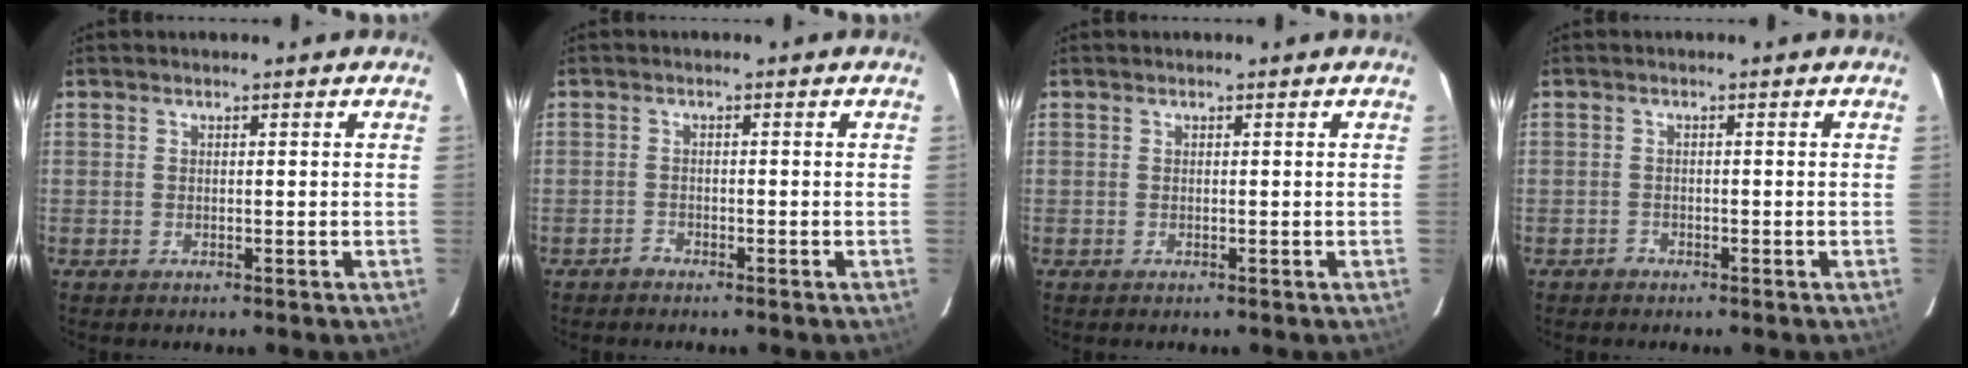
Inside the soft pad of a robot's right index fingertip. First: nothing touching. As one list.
[{"total": 1.2, "force": [-1.1, 0.4, -0.1], "torque": [0.003, 0.005, -0.022]}, {"total": 0.0}, {"total": 1.1, "force": [-0.9, 0.6, -0.2], "torque": [0.004, 0.006, -0.017]}]